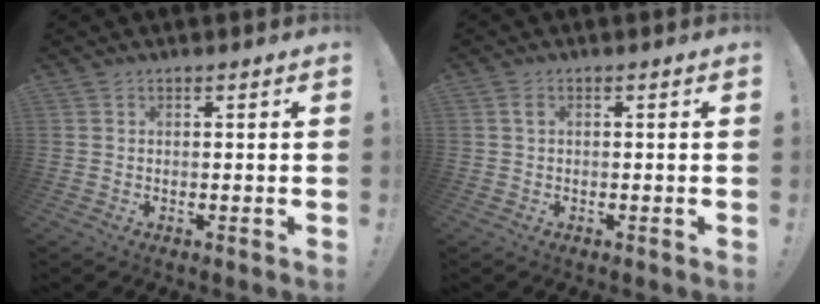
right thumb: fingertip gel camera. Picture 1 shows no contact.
{"total": 1.2, "force": [0.3, 0.8, 0.9], "torque": [-0.013, 0.001, 0.003]}